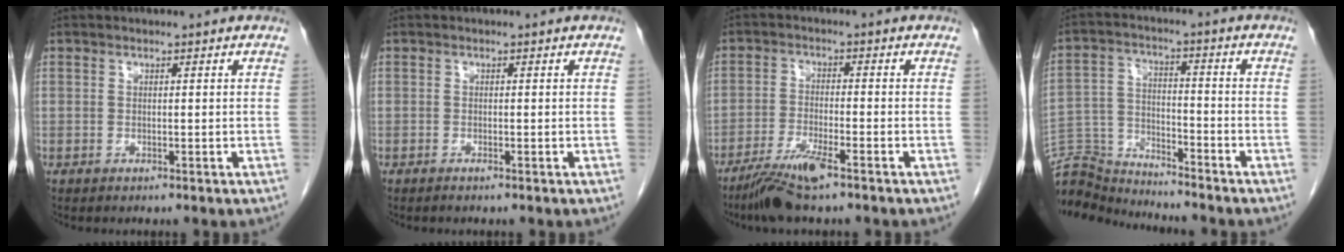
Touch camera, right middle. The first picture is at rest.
{"total": 0.5, "force": [-0.4, -0.1, 0.3], "torque": [-0.008, 0.000, -0.007]}
{"total": 6.9, "force": [-4.9, 0.5, 4.9], "torque": [-0.101, -0.017, -0.091]}
{"total": 11.3, "force": [-11.2, 0.7, 1.0], "torque": [-0.019, 0.016, -0.207]}